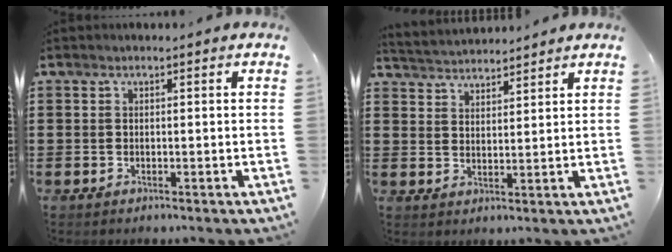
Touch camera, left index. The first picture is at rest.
{"total": 3.1, "force": [3.1, 0.2, -0.4], "torque": [-0.005, -0.012, 0.055]}